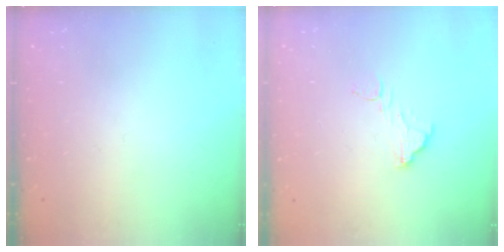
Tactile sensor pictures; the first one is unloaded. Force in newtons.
{"total": 8.0, "press": 8.0, "slide": 0.3}